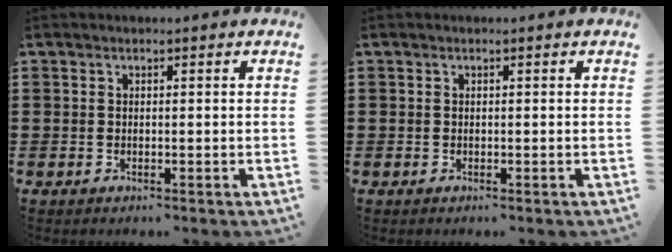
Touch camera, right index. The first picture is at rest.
{"total": 0.0}